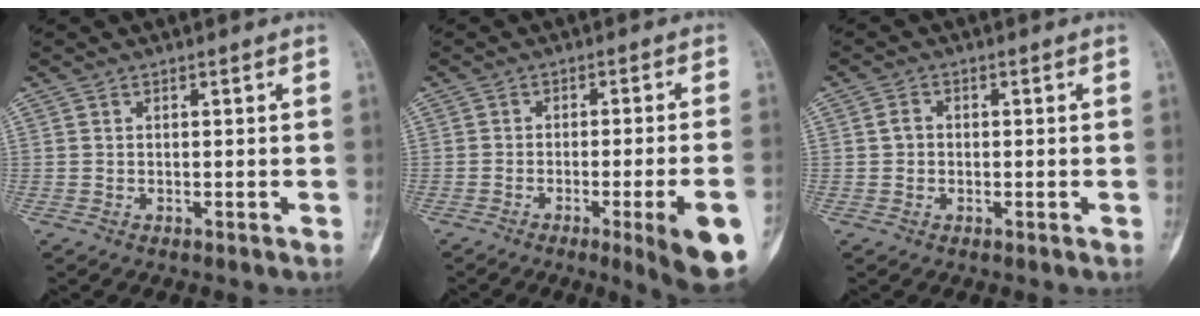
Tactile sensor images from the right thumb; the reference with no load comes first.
{"total": 12.1, "force": [-4.9, 1.2, 10.9], "torque": [-0.129, 0.005, -0.061]}
{"total": 1.9, "force": [-0.1, 1.7, 0.9], "torque": [-0.009, 0.010, -0.003]}